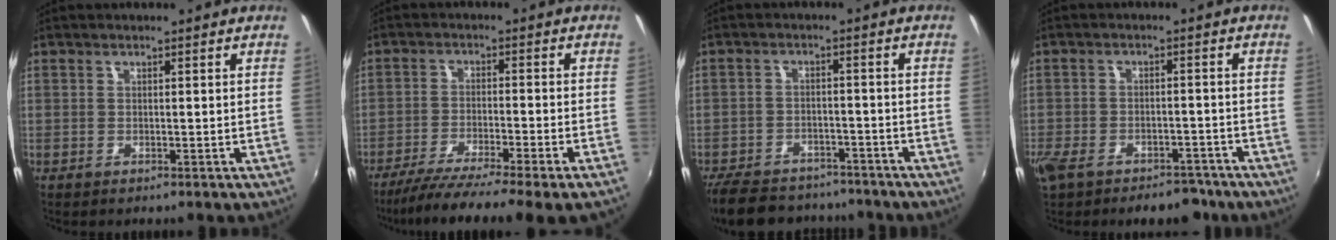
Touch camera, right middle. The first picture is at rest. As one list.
[{"total": 12.7, "force": [-10.6, -1.8, 6.8], "torque": [-0.126, -0.043, -0.167]}, {"total": 15.9, "force": [-13.1, 6.8, 5.8], "torque": [-0.145, 0.012, -0.187]}, {"total": 12.2, "force": [-8.8, 6.2, 5.6], "torque": [-0.141, -0.005, -0.126]}]